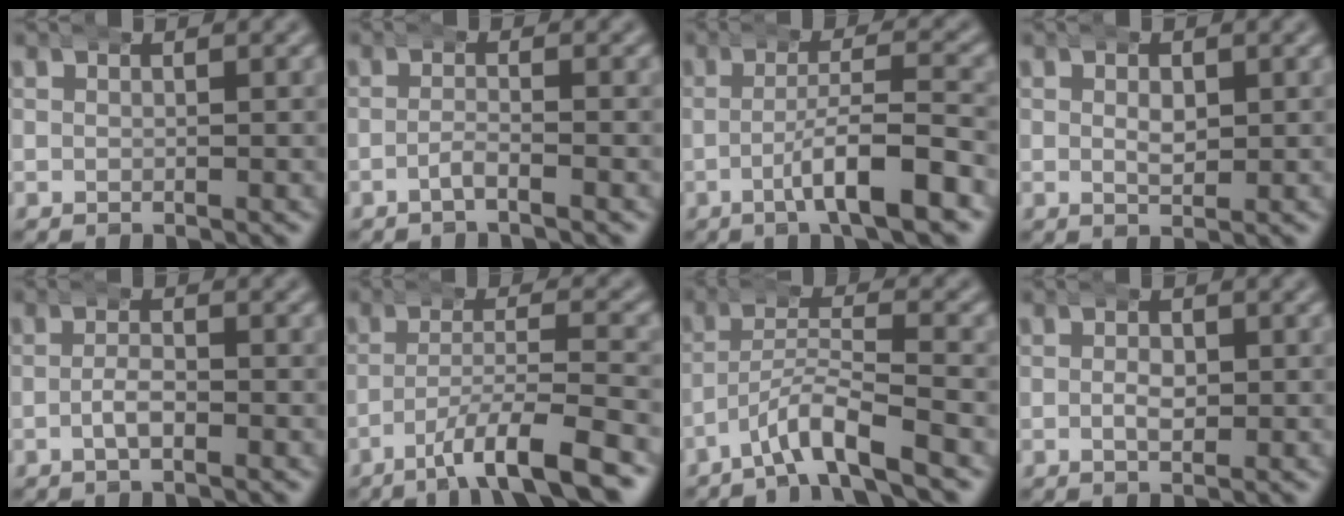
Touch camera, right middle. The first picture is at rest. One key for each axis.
{"total": 1.8, "fx": -1.4, "fy": -0.1, "fz": 1.1, "tx": -0.021, "ty": -0.001, "tz": -0.029}
{"total": 5.1, "fx": -2.7, "fy": 0.8, "fz": 4.3, "tx": -0.070, "ty": 0.002, "tz": -0.047}
{"total": 2.2, "fx": 0.3, "fy": 1.2, "fz": 1.7, "tx": -0.022, "ty": -0.004, "tz": 0.006}
{"total": 2.1, "fx": -1.2, "fy": 0.5, "fz": 1.6, "tx": -0.022, "ty": 0.002, "tz": -0.026}
{"total": 5.7, "fx": -3.8, "fy": 0.7, "fz": 4.2, "tx": -0.078, "ty": -0.005, "tz": -0.063}
{"total": 4.6, "fx": -3.5, "fy": 0.6, "fz": 2.8, "tx": -0.051, "ty": 0.005, "tz": -0.064}
{"total": 2.1, "fx": -0.6, "fy": 1.2, "fz": 1.6, "tx": -0.022, "ty": -0.002, "tz": -0.014}